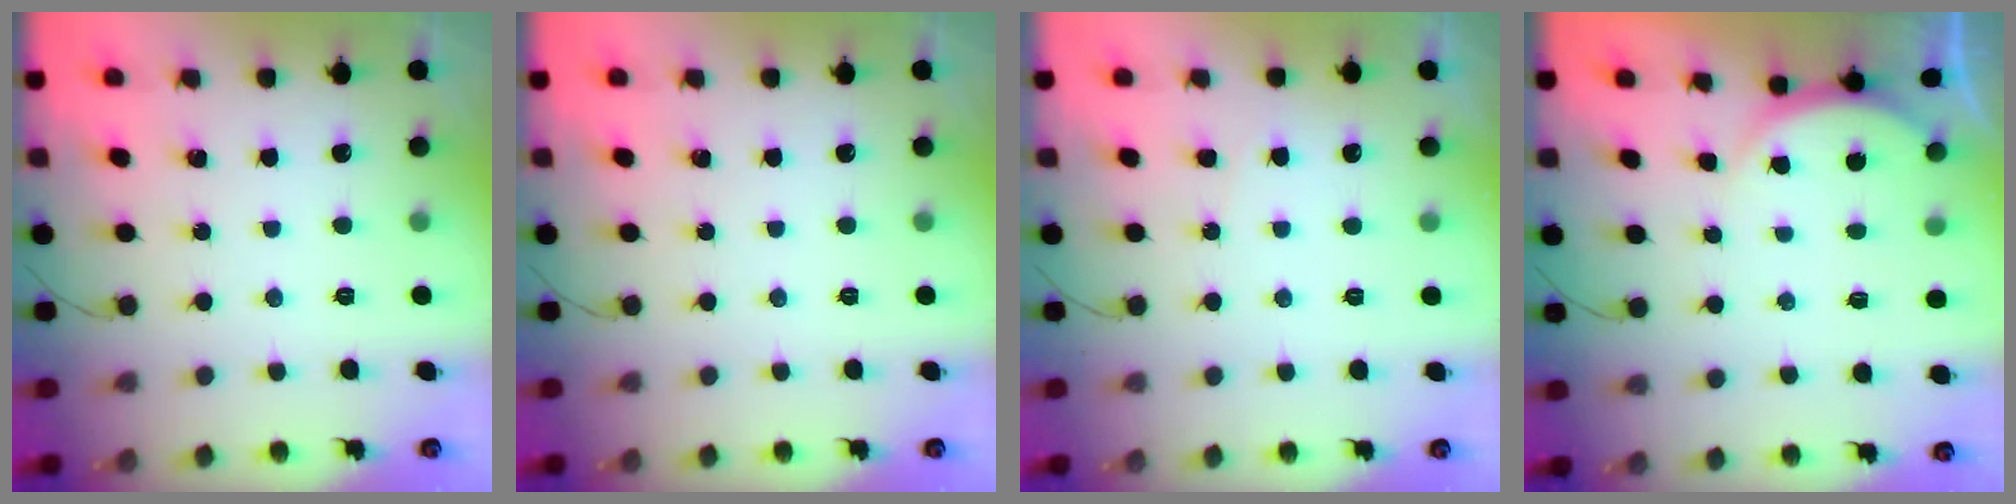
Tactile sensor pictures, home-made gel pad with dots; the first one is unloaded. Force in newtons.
{"total": 0.0}
{"total": 4.2, "press": 4.2, "slide": 0.3}
{"total": 3.6, "press": 3.2, "slide": 1.8}